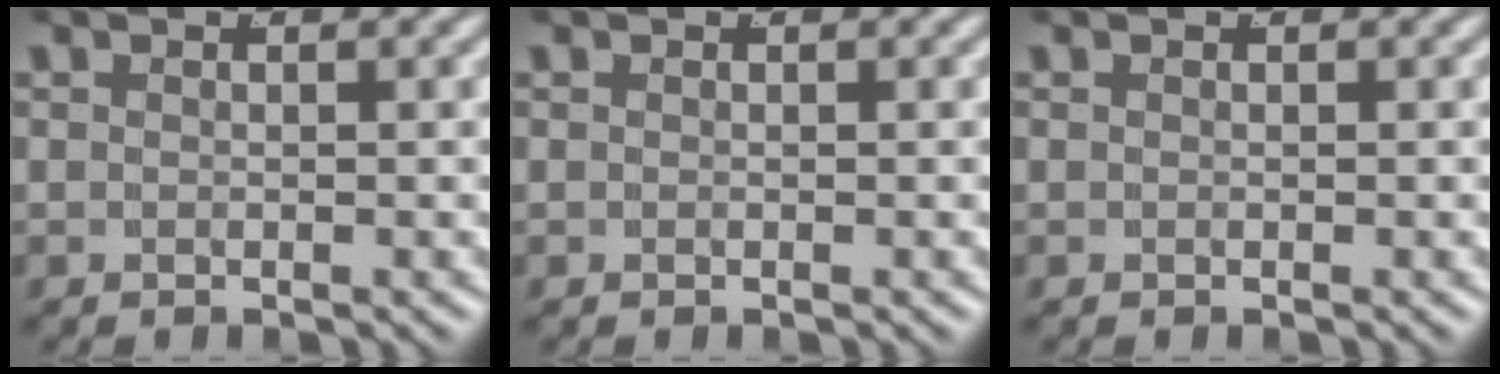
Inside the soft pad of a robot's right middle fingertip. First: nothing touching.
{"total": 0.0}
{"total": 0.0}